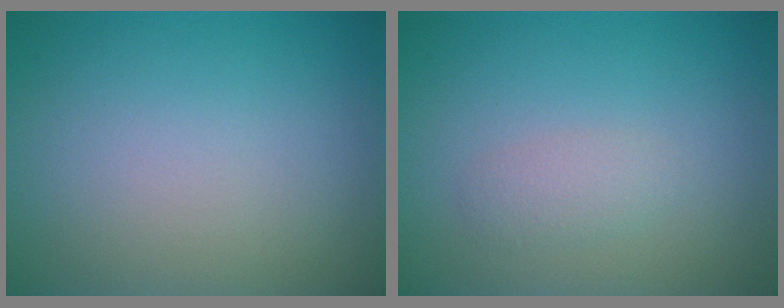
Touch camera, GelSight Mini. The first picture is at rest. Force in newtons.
{"total": 1.4, "press": 1.4, "slide": 0.1}